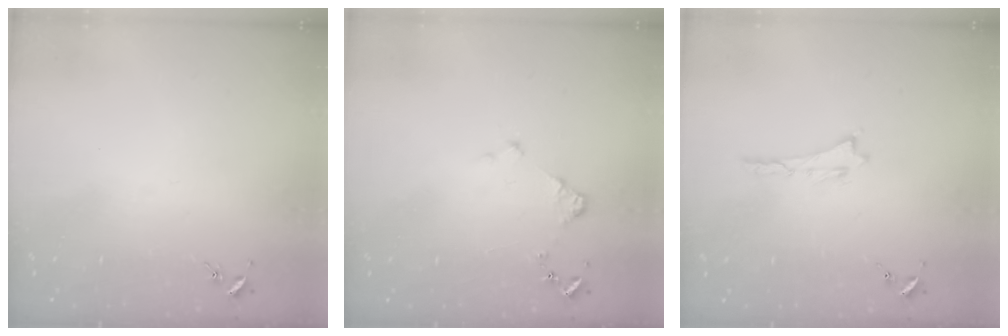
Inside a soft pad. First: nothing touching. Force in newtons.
{"total": 1.2, "press": 1.2, "slide": 0.2}
{"total": 0.0}